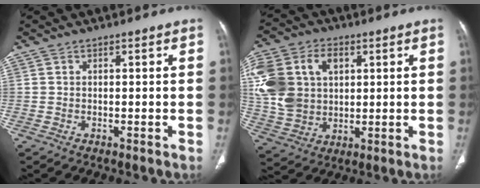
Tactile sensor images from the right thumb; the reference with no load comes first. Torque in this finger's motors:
{"motor_torque": [2.04, 1.93, 1.32, 0.00, 0.20]}